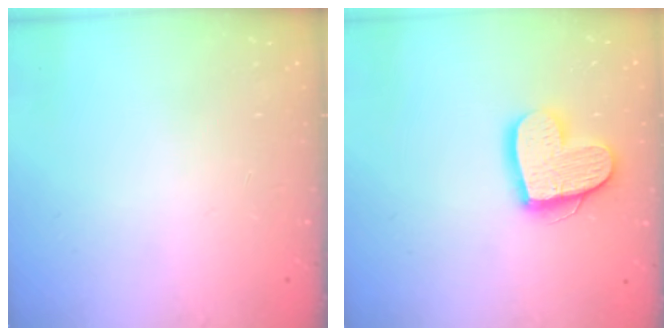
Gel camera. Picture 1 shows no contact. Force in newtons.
{"total": 15.0, "press": 15.0, "slide": 1.1}